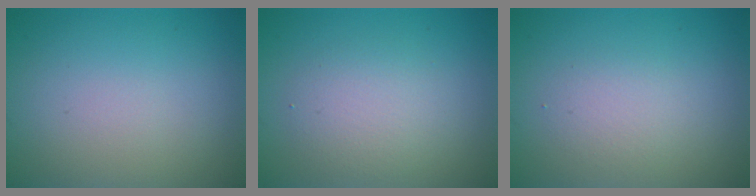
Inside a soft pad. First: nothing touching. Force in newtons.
{"total": 2.9, "press": 2.9, "slide": 0.1}
{"total": 1.8, "press": 1.8, "slide": 0.1}